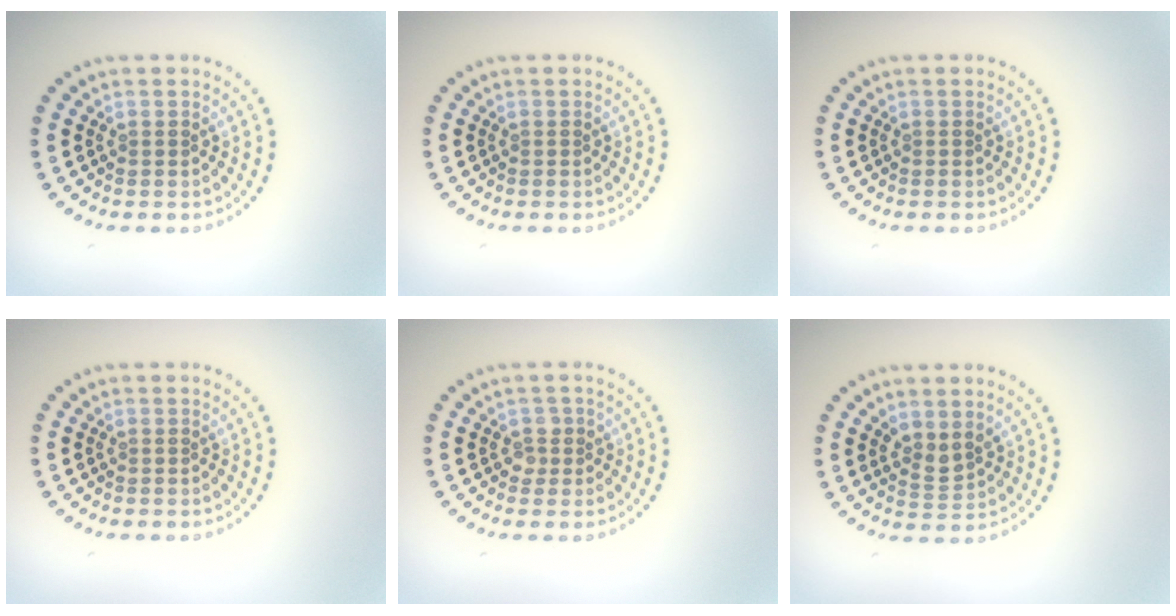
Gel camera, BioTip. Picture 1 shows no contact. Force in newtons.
{"total": 0.0}
{"total": 0.0}
{"total": 0.0}
{"total": 1.2, "press": 1.1, "slide": 0.5}
{"total": 1.9, "press": 1.4, "slide": 1.2}